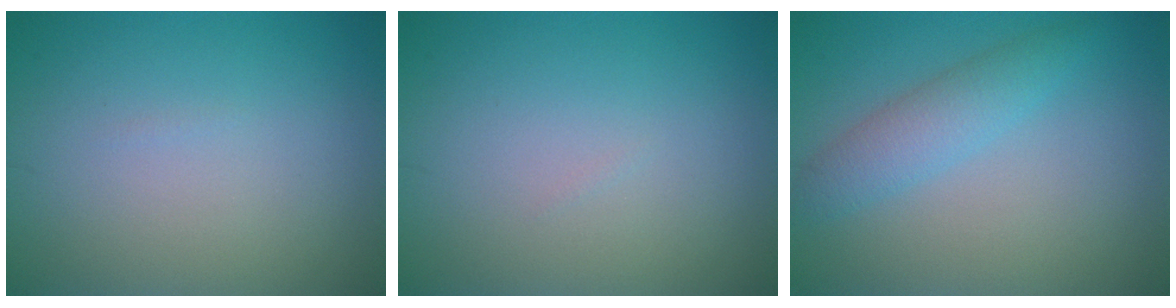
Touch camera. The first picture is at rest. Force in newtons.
{"total": 0.0}
{"total": 3.0, "press": 3.0, "slide": 0.0}